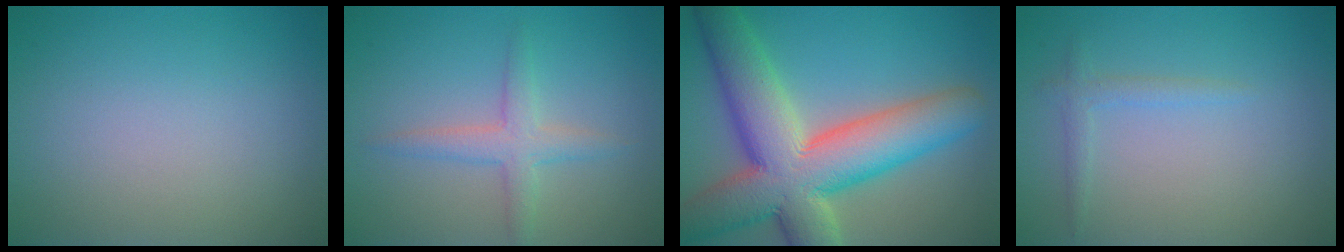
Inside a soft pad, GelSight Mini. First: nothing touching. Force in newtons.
{"total": 2.7, "press": 2.7, "slide": 0.1}
{"total": 12.7, "press": 12.7, "slide": 1.2}
{"total": 1.3, "press": 1.3, "slide": 0.1}